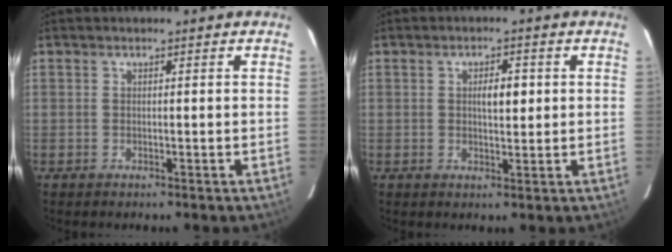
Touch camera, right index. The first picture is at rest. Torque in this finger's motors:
{"motor_torque": [0.78, 0.16, 0.40, 0.07]}